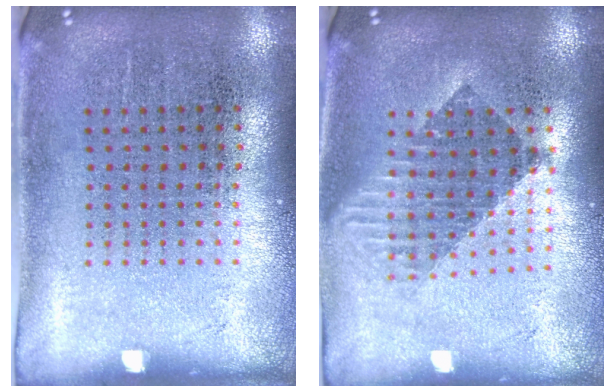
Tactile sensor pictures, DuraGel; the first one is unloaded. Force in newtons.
{"total": 1.6, "press": 1.4, "slide": 0.9}